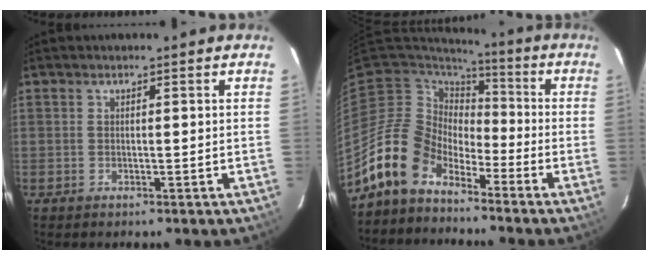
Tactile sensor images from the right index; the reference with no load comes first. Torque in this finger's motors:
{"motor_torque": [0.81, -1.00, 0.06, -0.15]}